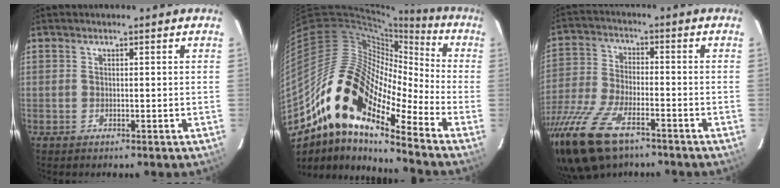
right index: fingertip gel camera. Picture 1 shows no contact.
{"total": 17.8, "force": [-11.3, 6.2, 12.3], "torque": [-0.198, -0.006, -0.233]}
{"total": 19.6, "force": [-13.3, 8.0, 12.0], "torque": [-0.280, -0.048, -0.250]}